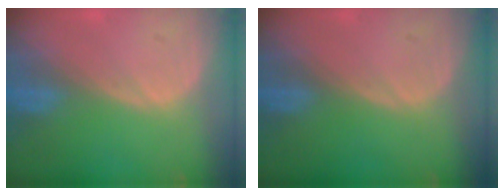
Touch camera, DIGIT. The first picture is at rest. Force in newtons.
{"total": 0.0}